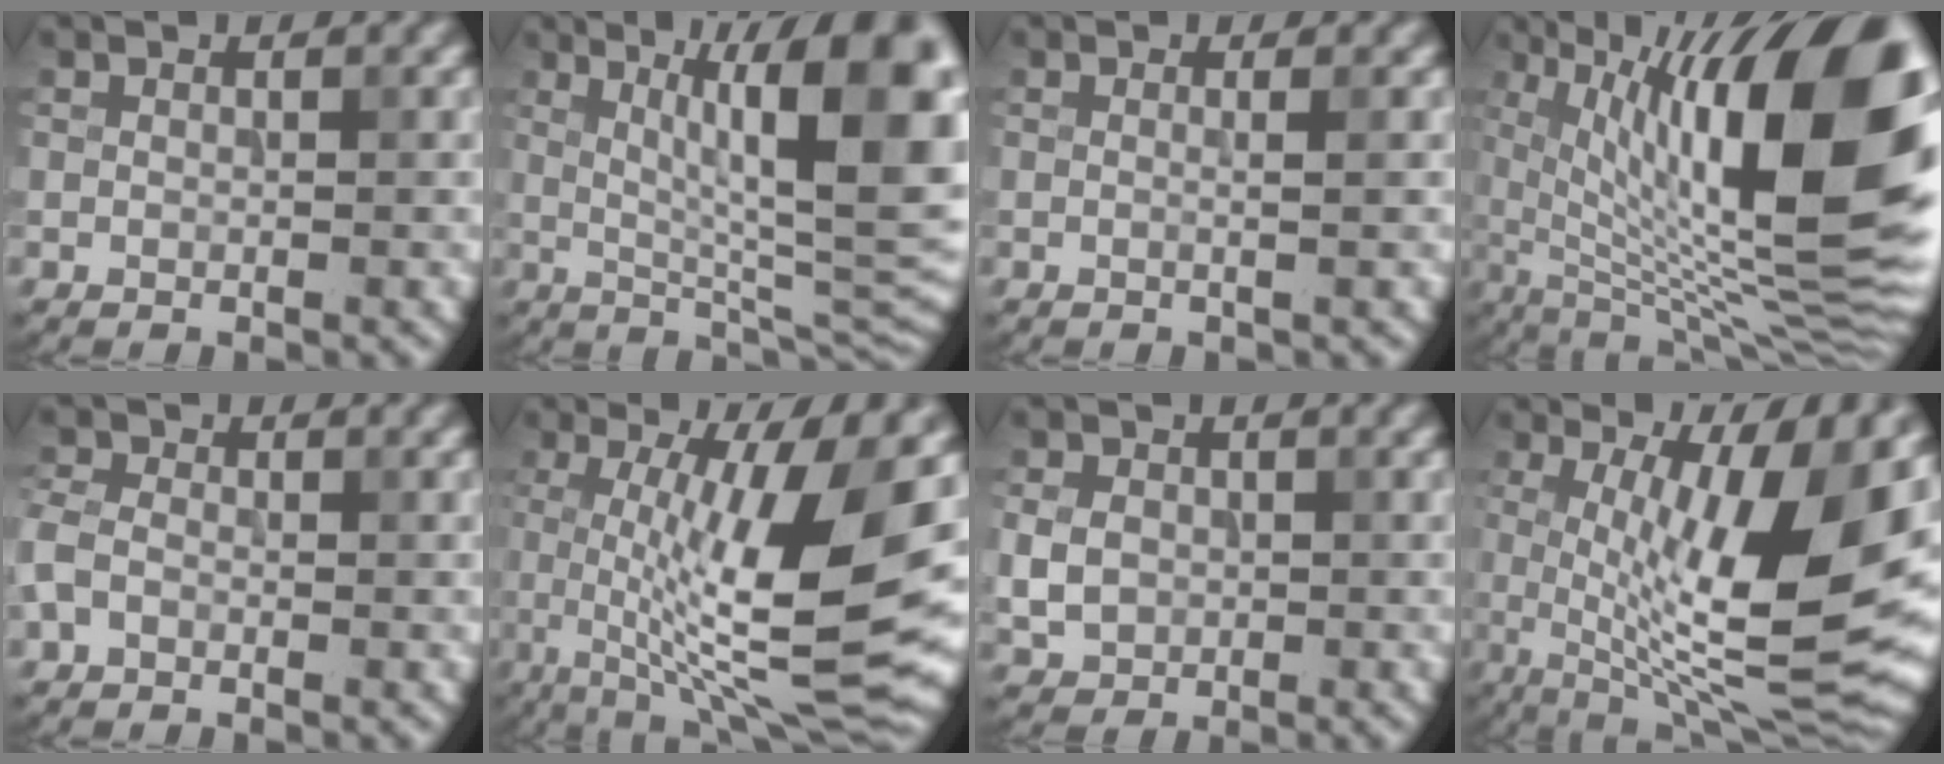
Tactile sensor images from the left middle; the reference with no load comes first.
{"total": 14.2, "force": [3.5, 4.0, 13.2], "torque": [-0.170, 0.005, 0.055]}
{"total": 1.8, "force": [0.3, 0.8, 1.6], "torque": [-0.011, -0.002, -0.019]}
{"total": 18.8, "force": [4.4, 6.7, 17.1], "torque": [-0.251, 0.023, 0.080]}
{"total": 2.7, "force": [-0.9, 2.0, 1.6], "torque": [-0.040, 0.007, -0.032]}
{"total": 12.9, "force": [0.4, 3.3, 12.5], "torque": [-0.196, -0.011, 0.007]}
{"total": 3.0, "force": [-0.2, 2.5, 1.6], "torque": [-0.036, 0.001, -0.008]}
{"total": 14.4, "force": [0.9, 3.8, 13.8], "torque": [-0.201, -0.005, 0.018]}